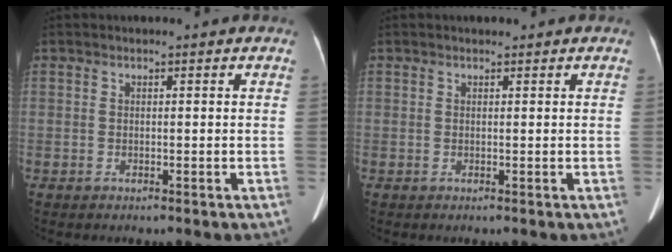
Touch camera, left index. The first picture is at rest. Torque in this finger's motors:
{"motor_torque": [0.00, -0.20, 0.02, 0.00]}